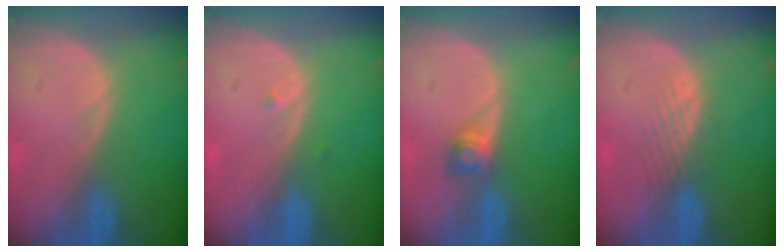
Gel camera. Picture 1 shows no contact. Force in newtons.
{"total": 0.6, "press": 0.5, "slide": 0.3}
{"total": 2.7, "press": 2.5, "slide": 1.1}
{"total": 2.9, "press": 2.3, "slide": 1.8}